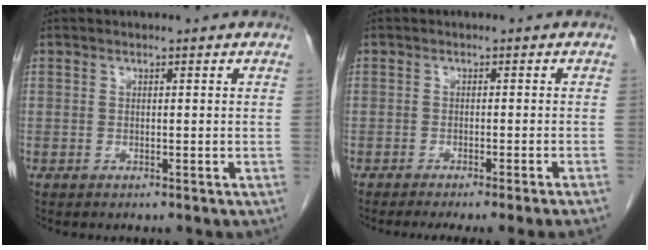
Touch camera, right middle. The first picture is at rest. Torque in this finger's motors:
{"motor_torque": [1.11, -1.03, 0.12, 0.05]}